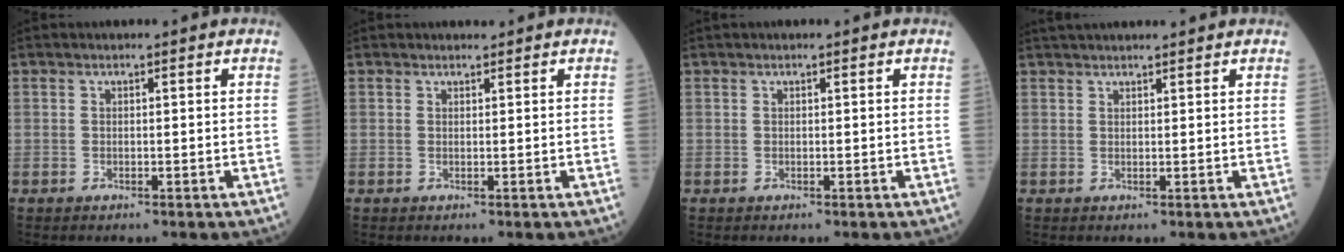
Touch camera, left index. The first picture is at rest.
{"total": 0.7, "force": [0.7, 0.2, 0.0], "torque": [-0.012, 0.001, 0.012]}
{"total": 0.0}
{"total": 6.2, "force": [5.7, 0.4, 2.4], "torque": [-0.033, 0.036, 0.082]}